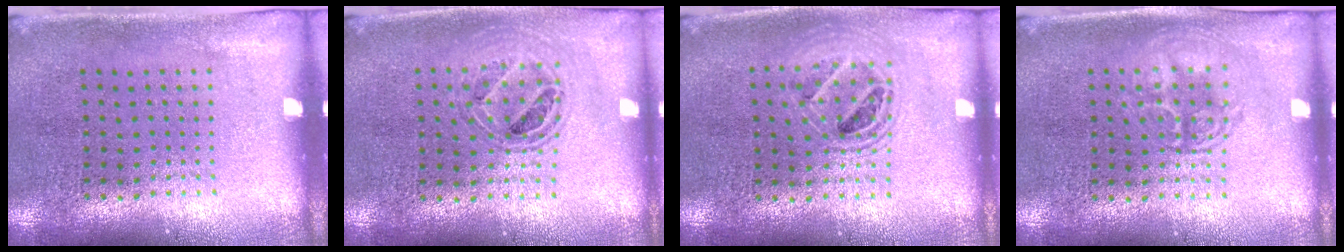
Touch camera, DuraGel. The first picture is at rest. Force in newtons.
{"total": 0.9, "press": 0.9, "slide": 0.1}
{"total": 1.4, "press": 1.3, "slide": 0.6}
{"total": 1.3, "press": 1.3, "slide": 0.1}